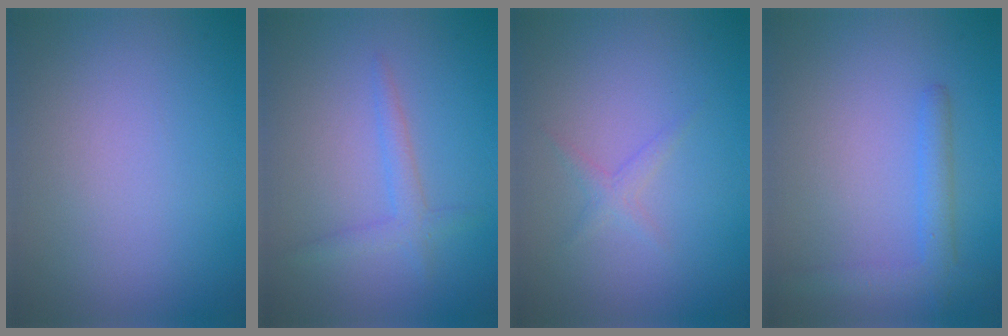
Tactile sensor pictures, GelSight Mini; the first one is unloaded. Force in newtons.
{"total": 1.8, "press": 1.8, "slide": 0.1}
{"total": 1.1, "press": 1.1, "slide": 0.1}
{"total": 2.4, "press": 2.4, "slide": 0.2}